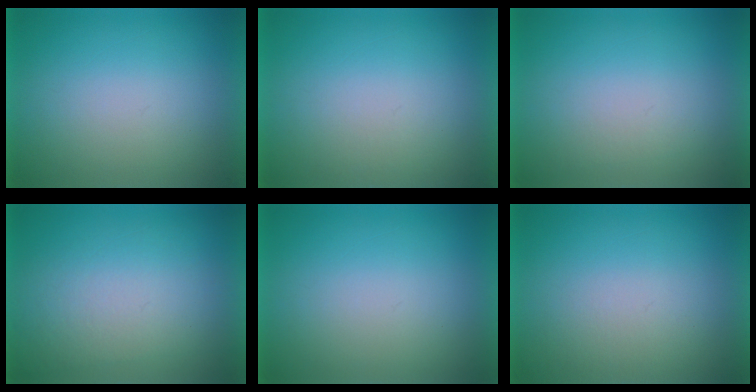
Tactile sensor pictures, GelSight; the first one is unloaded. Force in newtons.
{"total": 1.2}
{"total": 1.0}
{"total": 3.9}
{"total": 0.0}
{"total": 1.8}